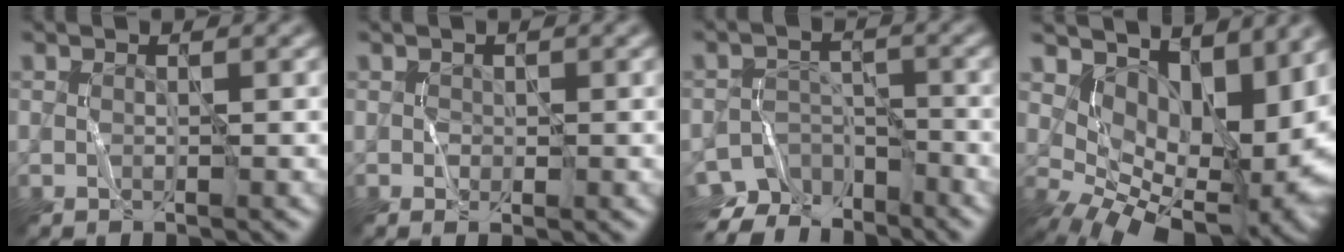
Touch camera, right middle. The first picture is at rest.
{"total": 0.8, "force": [-0.2, 0.6, 0.5], "torque": [-0.012, -0.003, 0.002]}
{"total": 4.9, "force": [-4.5, 2.1, 0.2], "torque": [0.009, 0.000, -0.075]}
{"total": 11.4, "force": [2.1, 6.7, 9.0], "torque": [-0.140, -0.021, 0.059]}